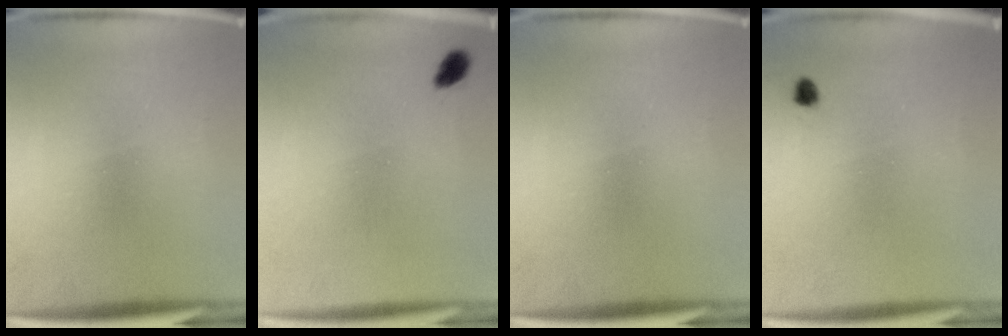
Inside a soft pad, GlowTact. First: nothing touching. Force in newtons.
{"total": 1.8}
{"total": 0.0}
{"total": 1.0}